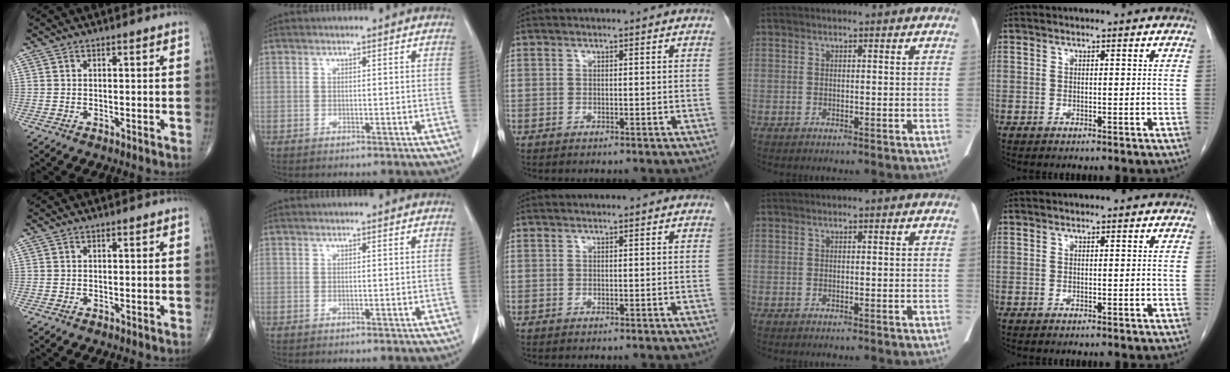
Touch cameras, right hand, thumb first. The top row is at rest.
{}